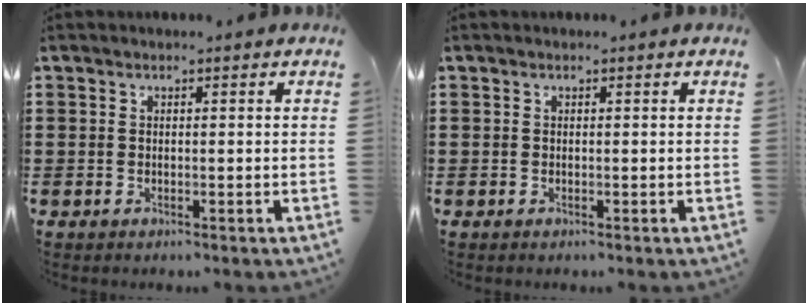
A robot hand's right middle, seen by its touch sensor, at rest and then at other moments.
{"total": 0.0}